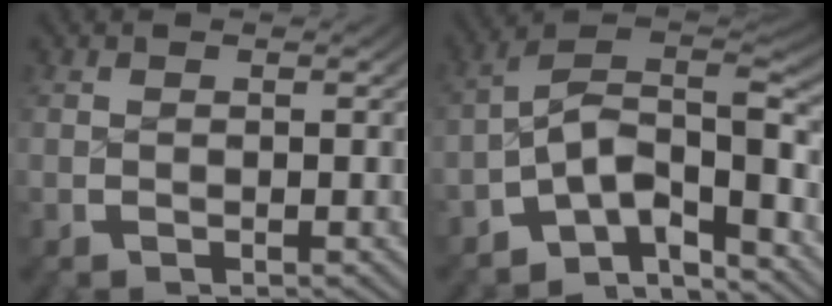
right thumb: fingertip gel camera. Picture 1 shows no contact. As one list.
[{"total": 13.0, "force": [-3.1, 8.9, 8.9], "torque": [-0.163, -0.042, -0.052]}]